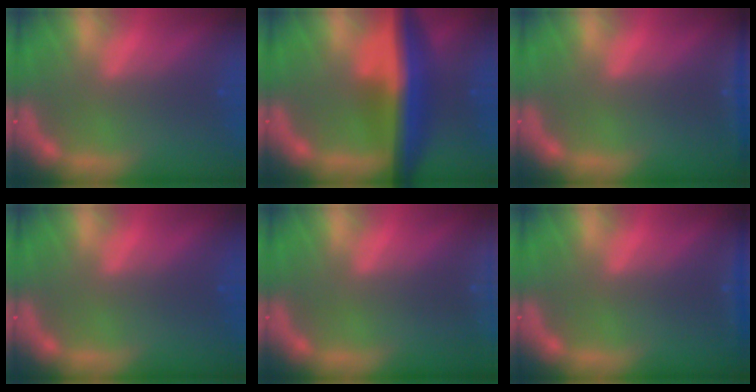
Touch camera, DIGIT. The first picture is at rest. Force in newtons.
{"total": 9.5}
{"total": 2.9}
{"total": 0.0}
{"total": 10.0}
{"total": 1.9}